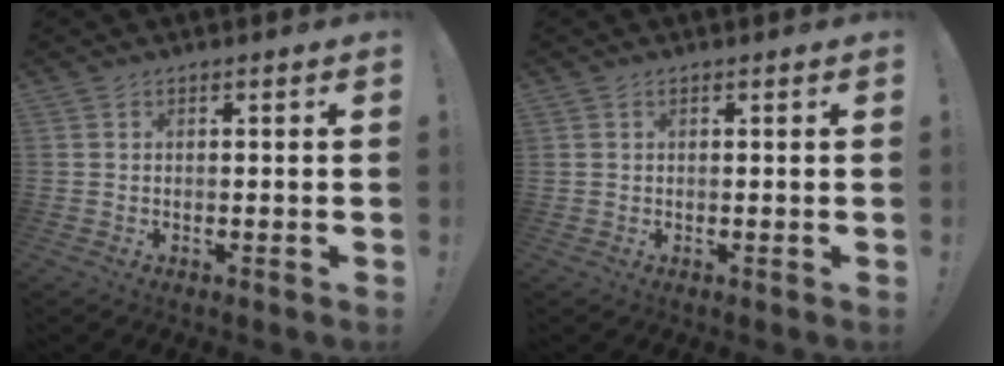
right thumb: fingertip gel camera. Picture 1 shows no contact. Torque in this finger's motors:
{"motor_torque": [-0.22, -0.35, 0.00, -0.01, 0.12]}